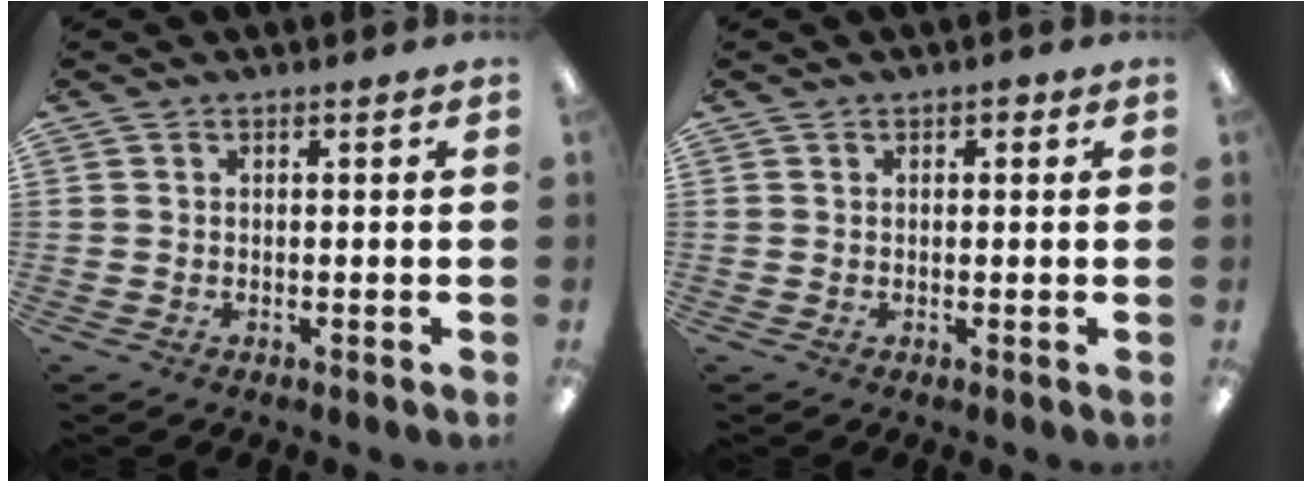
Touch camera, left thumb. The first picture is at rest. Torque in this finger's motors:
{"motor_torque": [-0.20, 0.04, -0.13, -0.16, 0.06]}